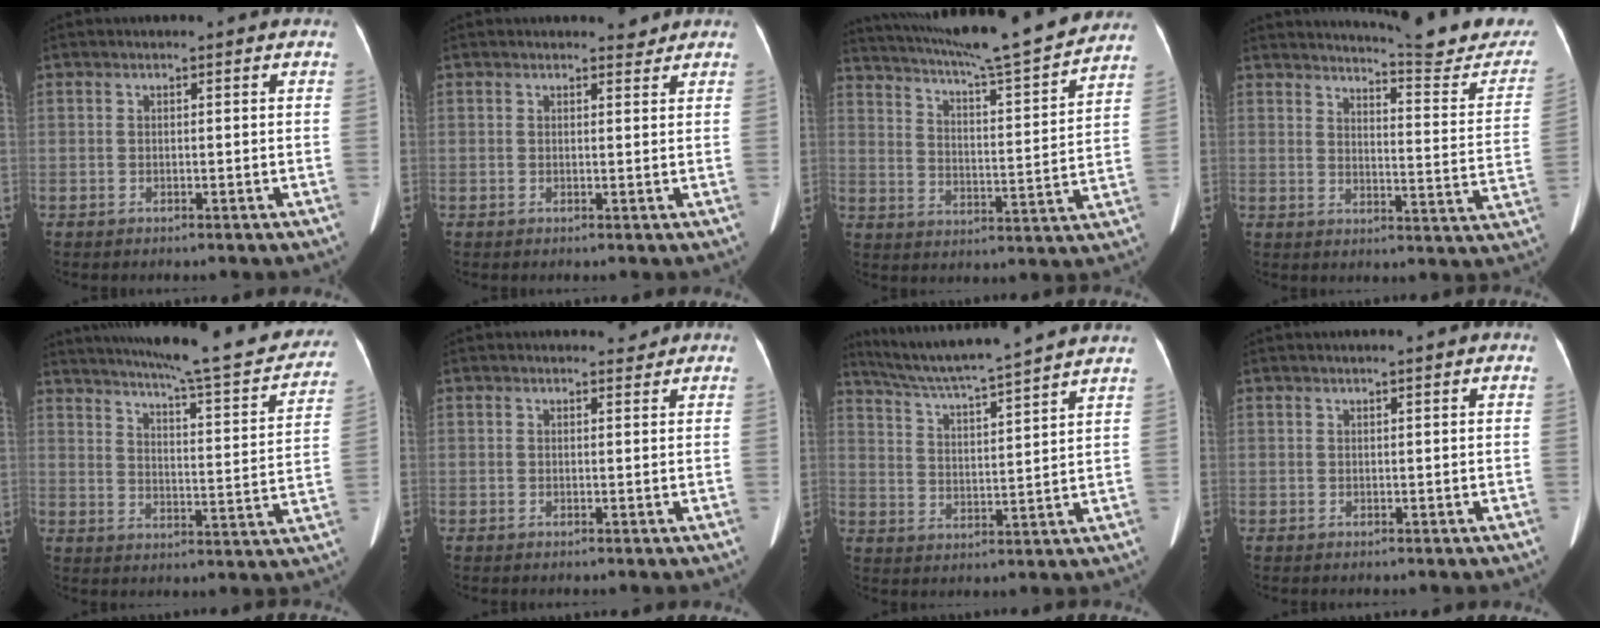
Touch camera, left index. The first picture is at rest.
{"total": 1.3, "force": [1.3, 0.4, 0.0], "torque": [-0.005, -0.008, 0.016]}
{"total": 23.2, "force": [20.6, 1.0, 10.8], "torque": [-0.183, -0.013, 0.291]}
{"total": 17.1, "force": [16.2, 1.1, 5.1], "torque": [-0.064, -0.086, 0.185]}
{"total": 25.4, "force": [22.1, 3.0, 12.1], "torque": [-0.175, -0.033, 0.276]}
{"total": 1.0, "force": [1.0, 0.2, -0.1], "torque": [-0.006, -0.009, 0.014]}
{"total": 16.9, "force": [15.1, -1.3, 7.5], "torque": [-0.137, 0.002, 0.223]}
{"total": 0.7, "force": [0.5, -0.1, 0.4], "torque": [-0.011, 0.002, 0.013]}